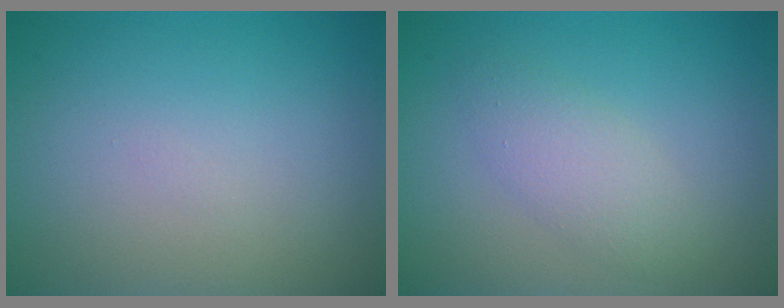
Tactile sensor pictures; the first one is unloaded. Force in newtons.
{"total": 2.7, "press": 2.7, "slide": 0.2}